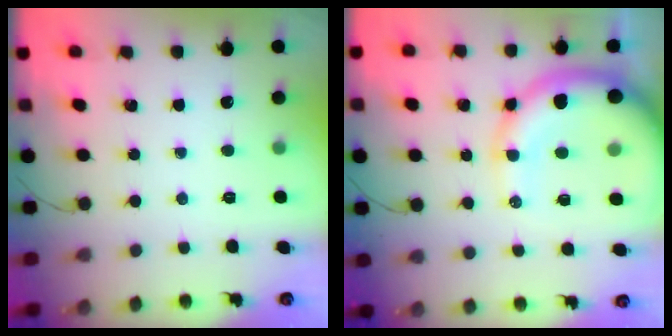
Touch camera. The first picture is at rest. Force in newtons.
{"total": 16.5, "press": 16.2, "slide": 3.6}